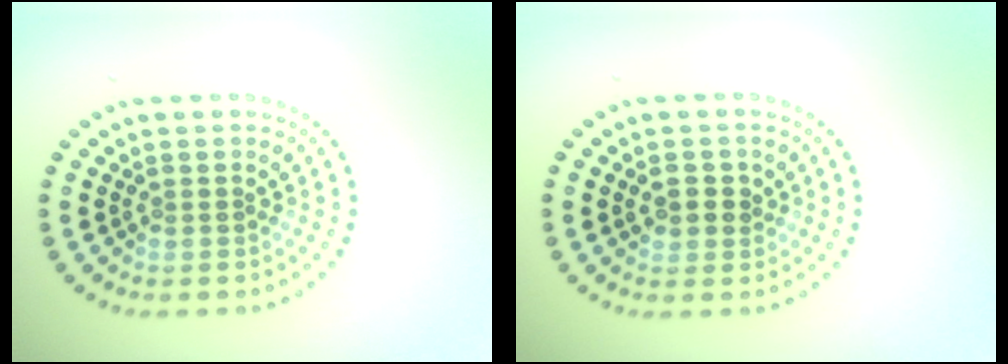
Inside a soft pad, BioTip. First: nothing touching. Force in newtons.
{"total": 2.3, "press": 2.3, "slide": 0.6}